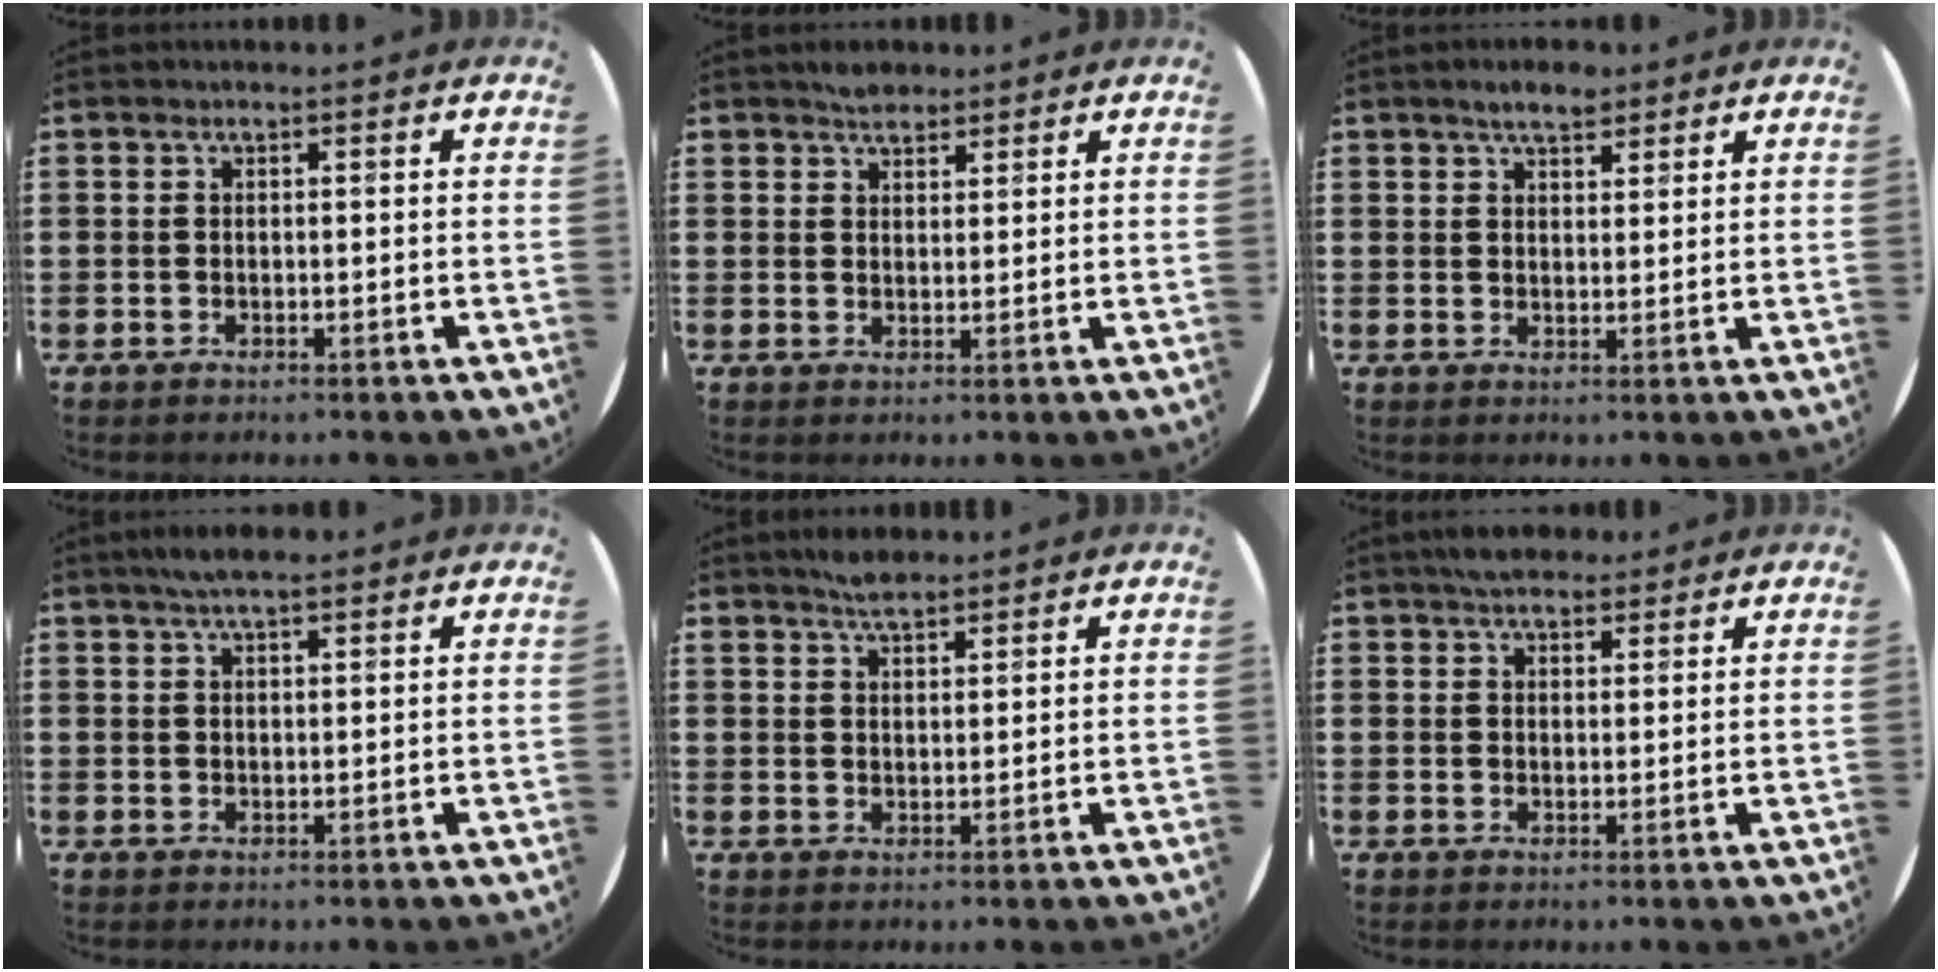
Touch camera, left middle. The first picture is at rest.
{"total": 2.2, "force": [2.0, 0.9, 0.1], "torque": [0.002, 0.001, 0.037]}
{"total": 3.4, "force": [2.8, 1.3, 1.5], "torque": [-0.025, 0.002, 0.049]}
{"total": 2.8, "force": [2.2, 0.6, 1.6], "torque": [-0.036, 0.006, 0.040]}
{"total": 2.9, "force": [2.6, 0.8, 1.0], "torque": [-0.014, 0.000, 0.047]}
{"total": 3.3, "force": [3.0, 1.3, 0.6], "torque": [-0.009, -0.003, 0.055]}